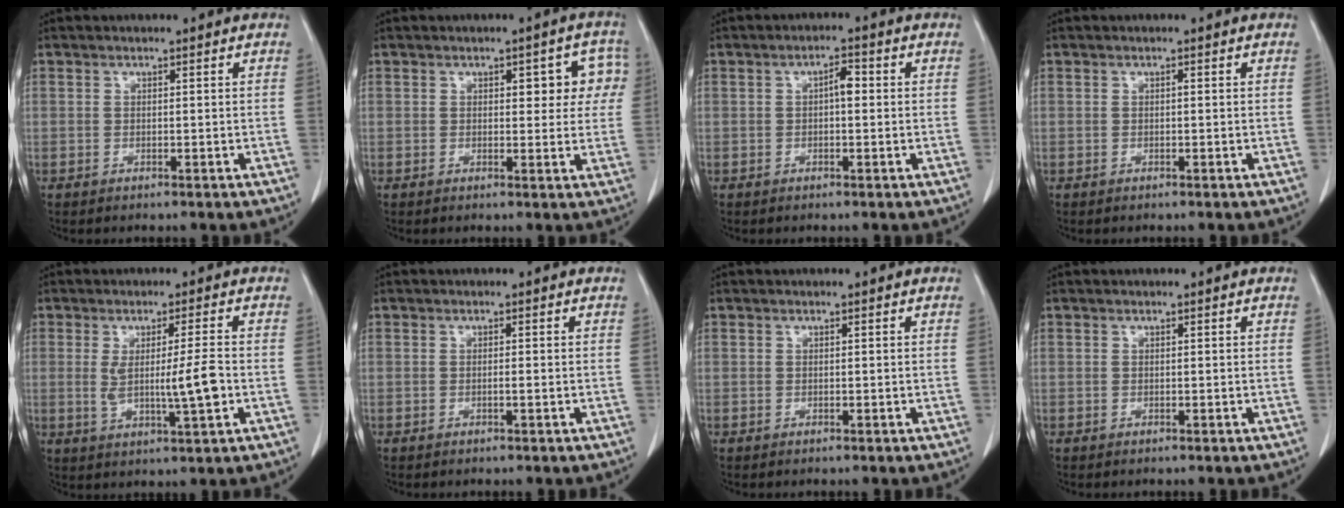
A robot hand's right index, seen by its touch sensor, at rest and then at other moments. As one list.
[{"total": 5.9, "force": [1.7, 2.9, 4.9], "torque": [-0.037, 0.021, 0.018]}, {"total": 2.5, "force": [0.1, 0.9, 2.3], "torque": [-0.033, 0.007, 0.000]}, {"total": 0.0}, {"total": 7.0, "force": [-0.4, 0.2, 7.0], "torque": [-0.119, -0.008, -0.003]}, {"total": 1.3, "force": [-0.4, 0.0, 1.2], "torque": [-0.021, 0.000, -0.007]}, {"total": 0.0}, {"total": 0.0}]